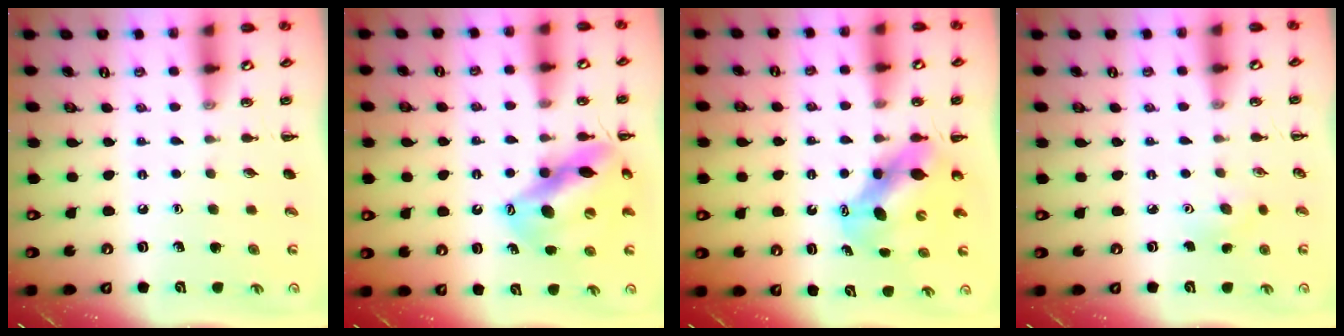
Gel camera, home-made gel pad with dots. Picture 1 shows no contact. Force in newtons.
{"total": 14.2, "press": 13.7, "slide": 3.6}
{"total": 6.7, "press": 6.5, "slide": 1.3}
{"total": 3.6, "press": 3.5, "slide": 1.0}